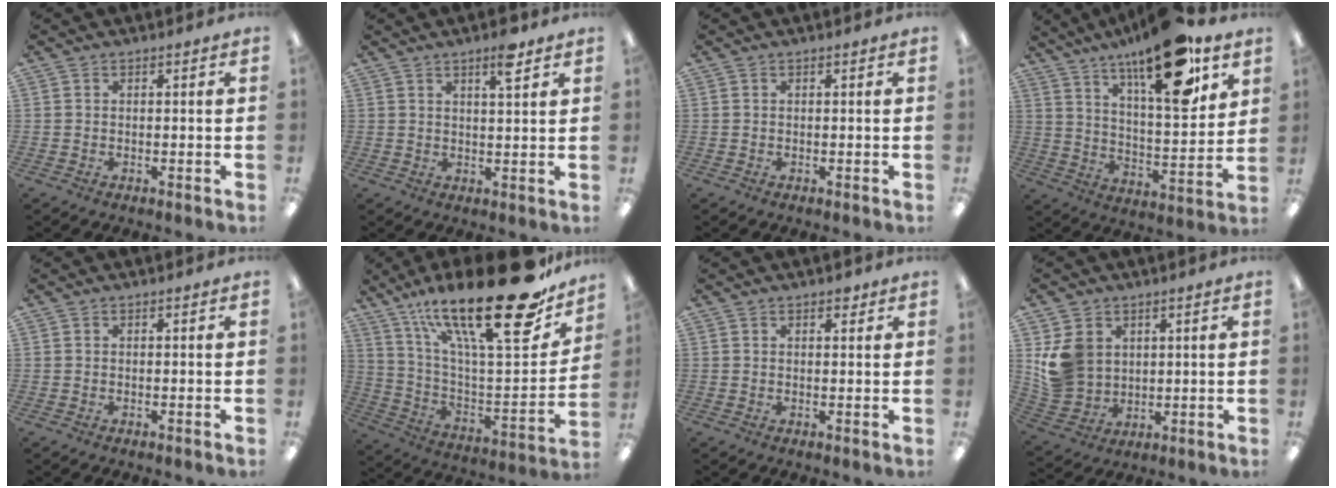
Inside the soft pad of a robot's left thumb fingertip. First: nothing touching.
{"total": 5.5, "force": [3.6, 1.3, 3.9], "torque": [-0.054, -0.014, 0.055]}
{"total": 0.0}
{"total": 21.2, "force": [13.9, 6.6, 14.7], "torque": [-0.225, -0.080, 0.223]}
{"total": 0.0}
{"total": 29.2, "force": [19.2, 7.8, 20.6], "torque": [-0.324, -0.128, 0.312]}
{"total": 1.9, "force": [1.4, 1.0, 0.8], "torque": [-0.001, -0.005, 0.021]}
{"total": 9.5, "force": [3.2, 8.2, 3.5], "torque": [-0.074, -0.004, 0.070]}